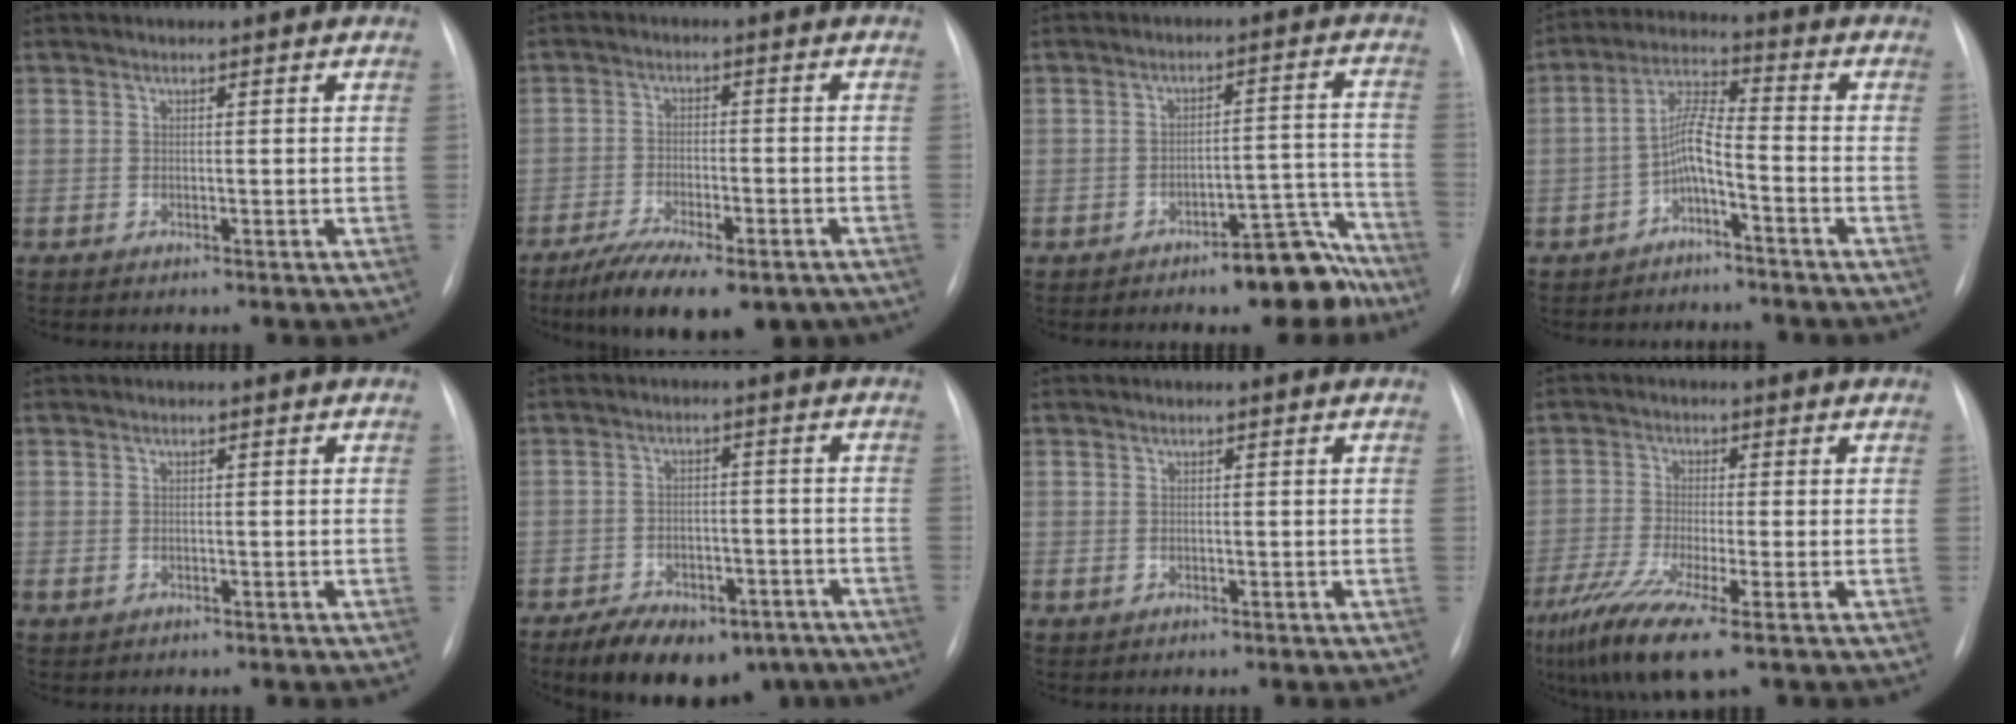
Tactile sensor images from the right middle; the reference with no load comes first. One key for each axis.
{"total": 14.5, "fx": -10.5, "fy": 4.9, "fz": 8.6, "tx": -0.128, "ty": -0.007, "tz": -0.160}
{"total": 8.3, "fx": -6.7, "fy": 2.3, "fz": 4.3, "tx": -0.027, "ty": 0.041, "tz": -0.093}
{"total": 5.2, "fx": -2.4, "fy": 0.9, "fz": 4.5, "tx": -0.094, "ty": 0.021, "tz": -0.047}
{"total": 1.0, "fx": -0.2, "fy": 0.8, "fz": 0.5, "tx": -0.010, "ty": 0.003, "tz": 0.002}
{"total": 13.9, "fx": -9.7, "fy": 7.2, "fz": 6.9, "tx": -0.107, "ty": 0.008, "tz": -0.139}
{"total": 0.7, "fx": -0.1, "fy": 0.6, "fz": 0.3, "tx": -0.006, "ty": 0.001, "tz": 0.002}
{"total": 9.8, "fx": -5.7, "fy": 0.8, "fz": 7.9, "tx": -0.155, "ty": -0.028, "tz": -0.106}